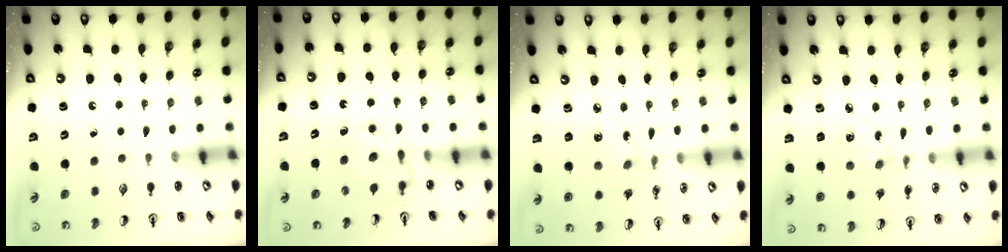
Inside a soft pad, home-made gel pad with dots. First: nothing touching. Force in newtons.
{"total": 7.3, "press": 7.3, "slide": 0.3}
{"total": 6.8, "press": 6.8, "slide": 0.5}
{"total": 5.6, "press": 5.3, "slide": 1.7}